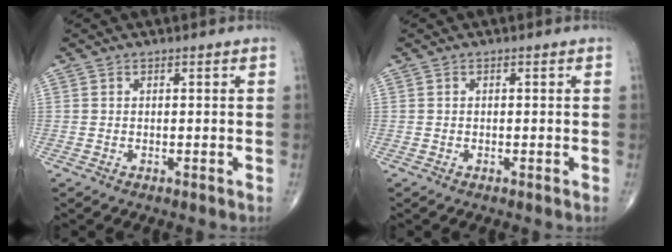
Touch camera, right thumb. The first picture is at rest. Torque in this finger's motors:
{"motor_torque": [-0.20, -0.17, -0.38, -0.28, -0.02]}